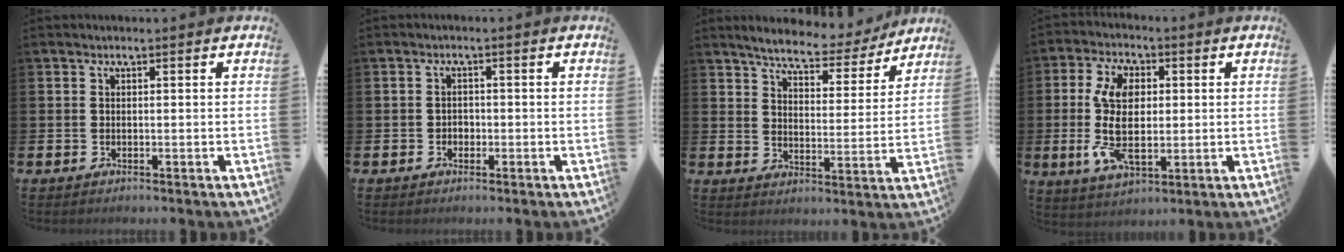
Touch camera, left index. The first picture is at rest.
{"total": 1.3, "force": [-0.4, 1.1, 0.4], "torque": [-0.002, 0.001, -0.011]}
{"total": 5.8, "force": [5.5, 1.2, 1.3], "torque": [-0.035, -0.040, 0.089]}
{"total": 10.1, "force": [0.8, 5.6, 8.3], "torque": [-0.167, 0.001, 0.010]}